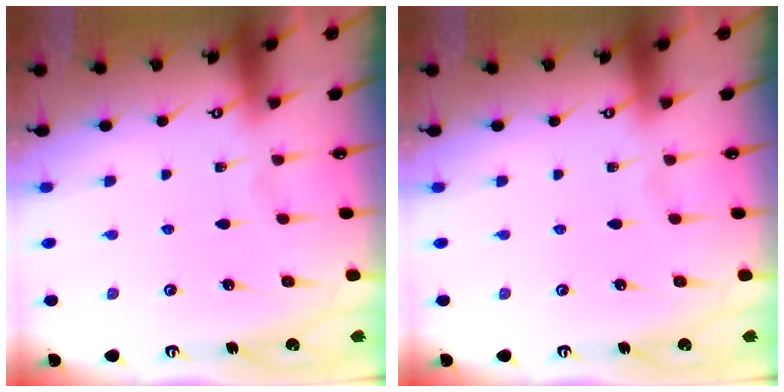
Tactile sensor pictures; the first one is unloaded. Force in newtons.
{"total": 0.0}